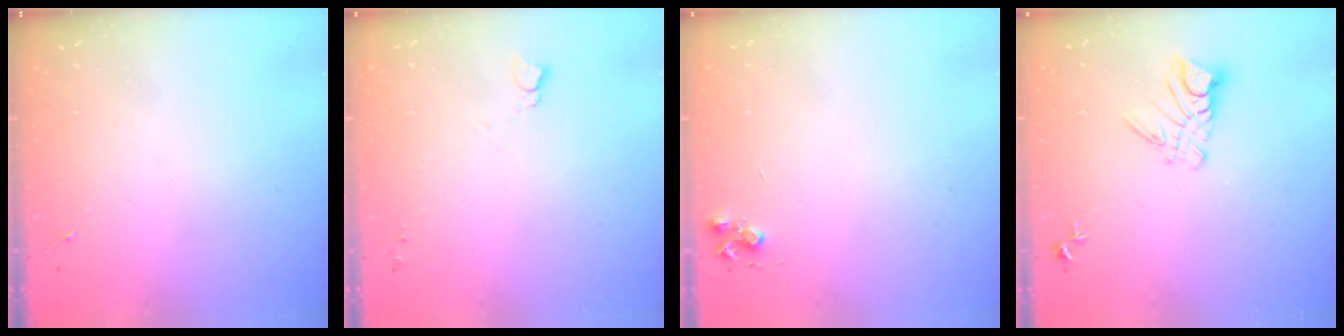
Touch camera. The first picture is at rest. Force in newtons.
{"total": 2.7, "press": 2.7, "slide": 0.3}
{"total": 4.6, "press": 4.5, "slide": 0.7}
{"total": 8.0, "press": 8.0, "slide": 0.7}